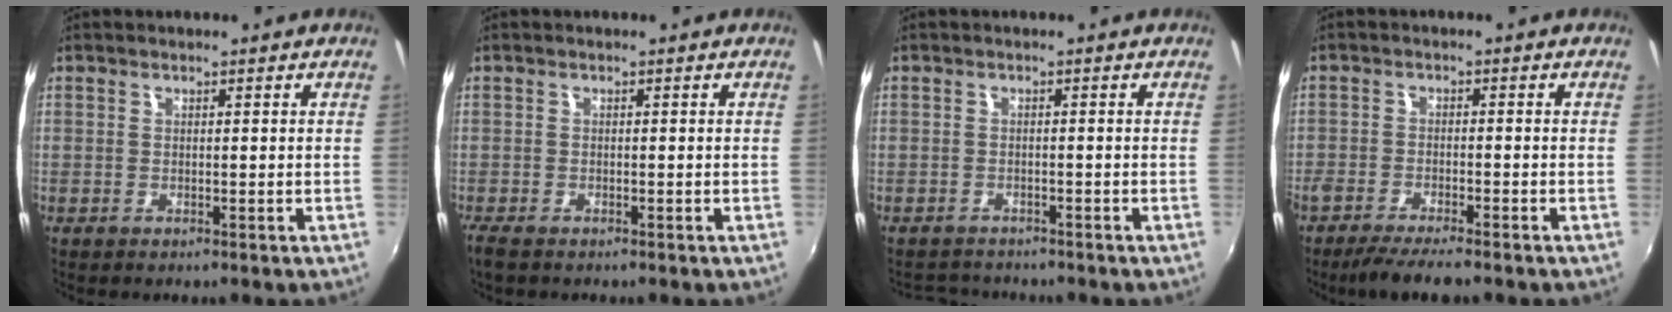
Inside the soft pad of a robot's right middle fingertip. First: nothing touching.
{"total": 2.5, "force": [-2.0, 0.9, 1.3], "torque": [-0.029, -0.010, -0.036]}
{"total": 3.6, "force": [-3.4, 1.3, 0.2], "torque": [-0.014, 0.001, -0.057]}
{"total": 6.6, "force": [-5.5, 0.6, 3.5], "torque": [-0.085, -0.020, -0.098]}